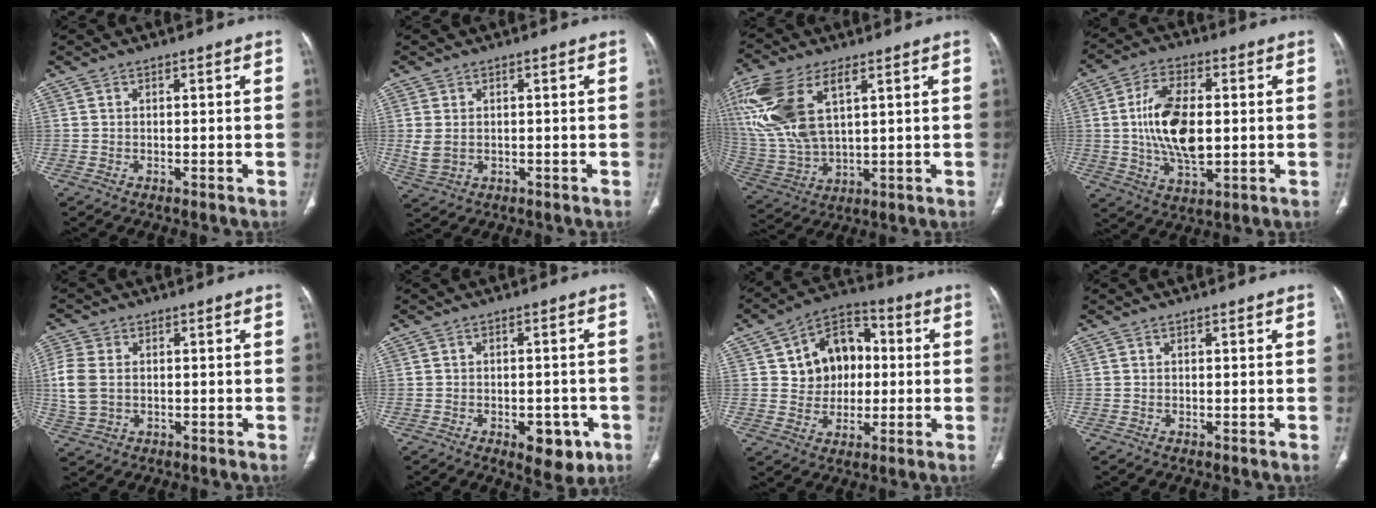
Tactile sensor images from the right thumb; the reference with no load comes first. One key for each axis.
{"total": 3.9, "fx": 0.1, "fy": 2.9, "fz": 2.7, "tx": -0.063, "ty": -0.004, "tz": 0.012}
{"total": 18.9, "fx": 7.1, "fy": 9.2, "fz": 14.9, "tx": -0.342, "ty": -0.015, "tz": 0.144}
{"total": 14.1, "fx": 0.6, "fy": 7.3, "fz": 12.1, "tx": -0.221, "ty": -0.002, "tz": 0.013}
{"total": 7.5, "fx": 0.1, "fy": 5.3, "fz": 5.2, "tx": -0.136, "ty": 0.003, "tz": 0.004}
{"total": 7.3, "fx": -3.2, "fy": 3.9, "fz": 5.3, "tx": -0.044, "ty": 0.010, "tz": -0.033}
{"total": 13.2, "fx": 2.0, "fy": 10.3, "fz": 8.1, "tx": -0.081, "ty": 0.016, "tz": 0.029}
{"total": 0.0}